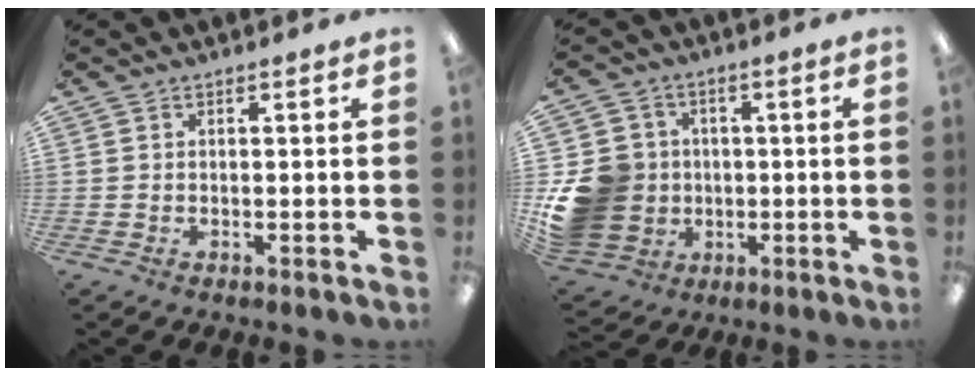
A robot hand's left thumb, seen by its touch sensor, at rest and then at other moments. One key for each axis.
{"total": 14.9, "fx": -1.6, "fy": 13.6, "fz": 5.7, "tx": -0.123, "ty": 0.019, "tz": -0.020}